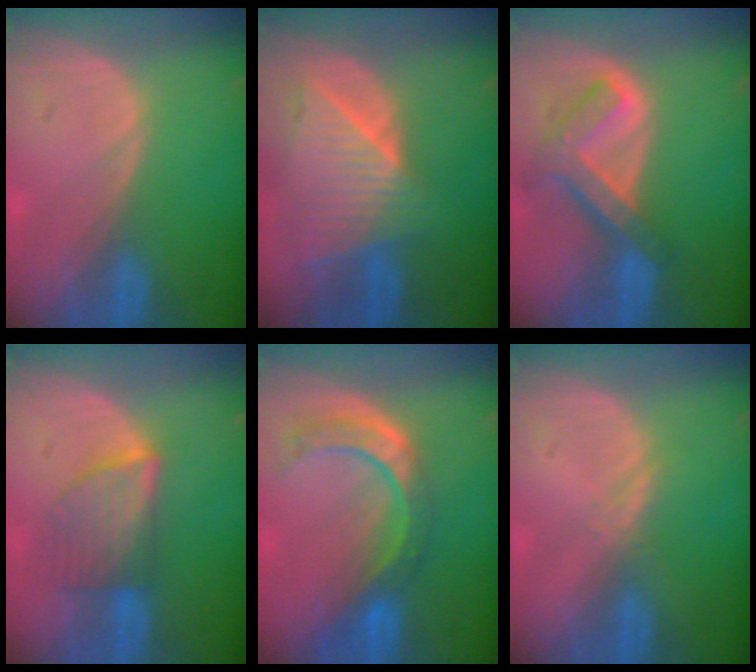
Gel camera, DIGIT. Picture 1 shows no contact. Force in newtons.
{"total": 9.1, "press": 8.1, "slide": 4.0}
{"total": 7.6, "press": 6.5, "slide": 4.0}
{"total": 6.0, "press": 5.9, "slide": 0.7}
{"total": 8.5, "press": 7.2, "slide": 4.6}
{"total": 1.1, "press": 1.1, "slide": 0.1}